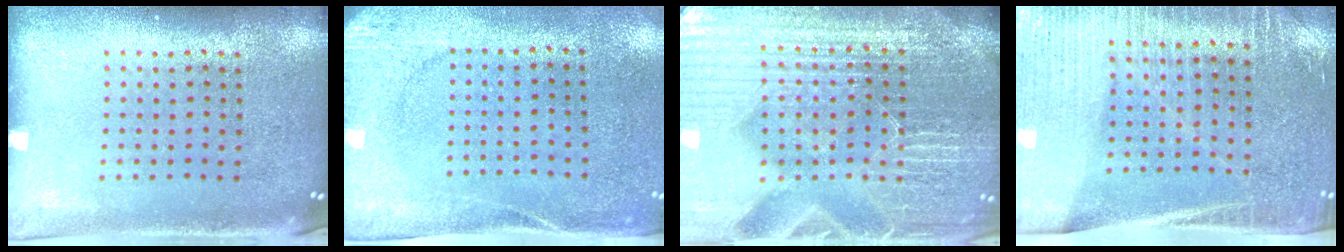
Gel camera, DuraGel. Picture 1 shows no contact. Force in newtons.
{"total": 2.7, "press": 2.0, "slide": 1.7}
{"total": 5.7, "press": 5.2, "slide": 2.3}
{"total": 3.3, "press": 3.0, "slide": 1.4}